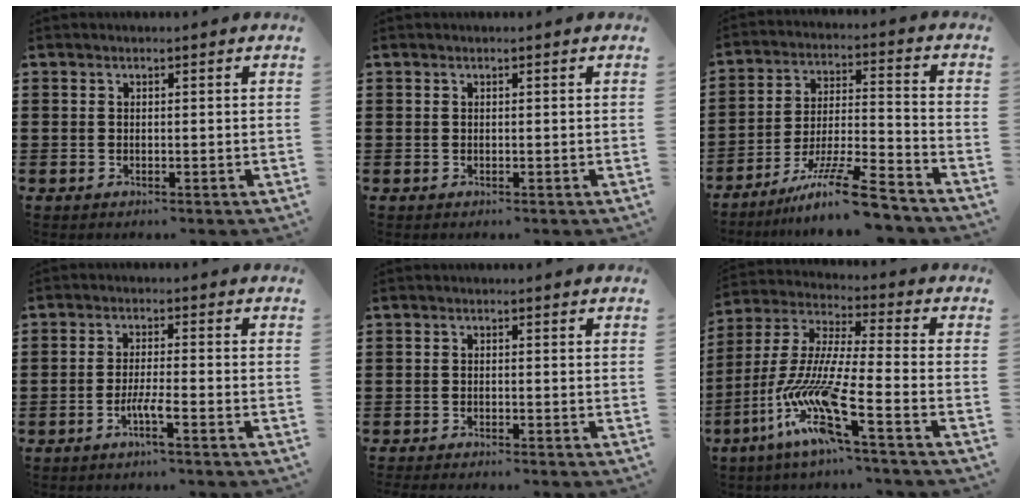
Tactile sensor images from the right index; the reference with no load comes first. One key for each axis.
{"total": 0.0}
{"total": 11.5, "fx": -9.2, "fy": 0.8, "fz": 6.7, "tx": -0.111, "ty": 0.021, "tz": -0.174}
{"total": 3.7, "fx": -2.1, "fy": -0.1, "fz": 3.0, "tx": -0.058, "ty": -0.005, "tz": -0.040}
{"total": 0.8, "fx": -0.7, "fy": -0.2, "fz": 0.2, "tx": -0.005, "ty": -0.003, "tz": -0.014}
{"total": 13.3, "fx": -8.4, "fy": 1.4, "fz": 10.3, "tx": -0.233, "ty": -0.020, "tz": -0.173}